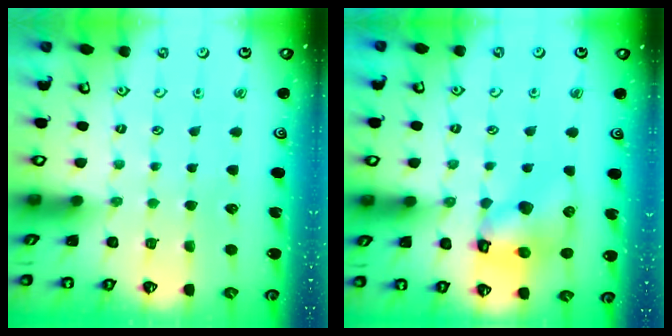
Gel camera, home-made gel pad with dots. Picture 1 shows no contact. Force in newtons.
{"total": 10.9, "press": 10.8, "slide": 1.5}